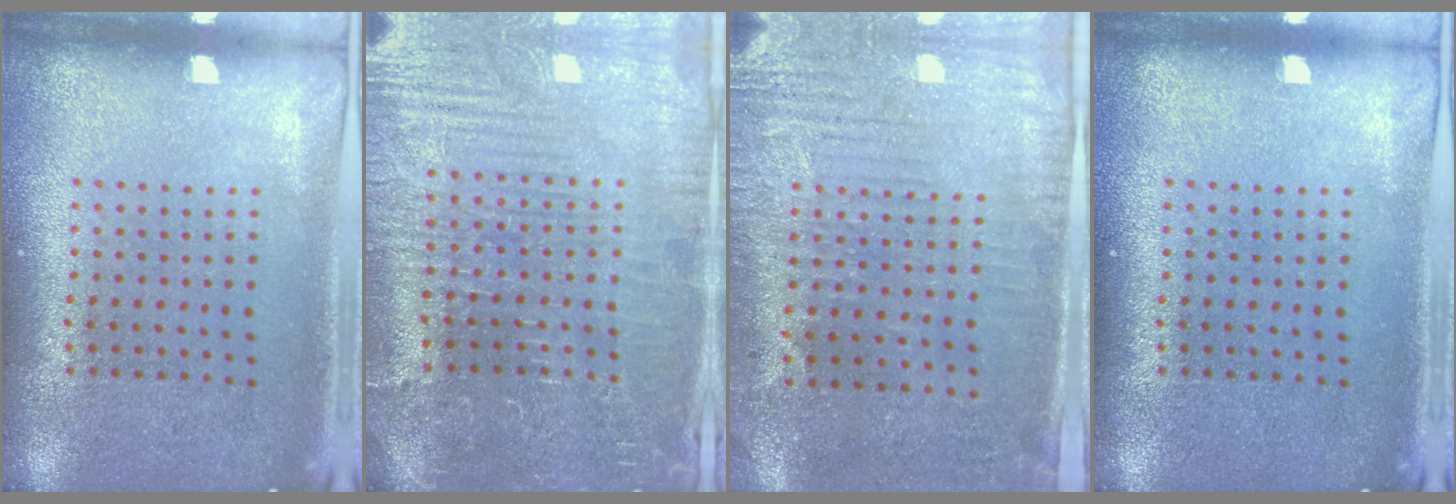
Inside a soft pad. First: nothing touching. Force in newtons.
{"total": 4.3, "press": 4.2, "slide": 1.3}
{"total": 3.1, "press": 2.6, "slide": 1.7}
{"total": 0.0}